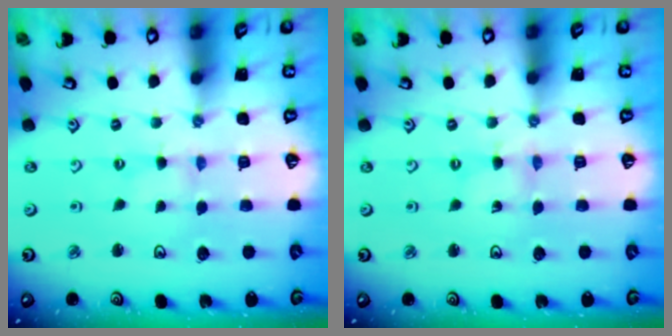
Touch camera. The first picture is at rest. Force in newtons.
{"total": 0.7, "press": 0.6, "slide": 0.2}